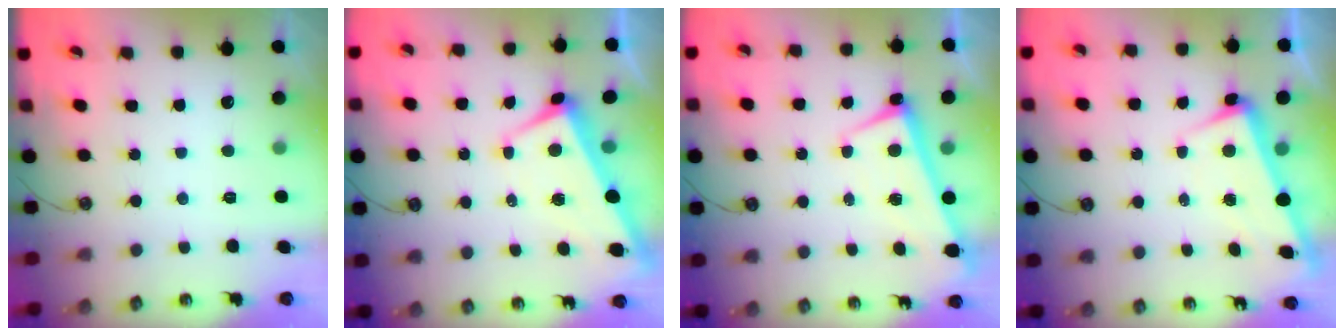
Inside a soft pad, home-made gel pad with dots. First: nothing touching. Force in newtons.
{"total": 1.7, "press": 1.4, "slide": 0.9}
{"total": 1.0, "press": 0.8, "slide": 0.5}
{"total": 3.1, "press": 3.0, "slide": 0.9}